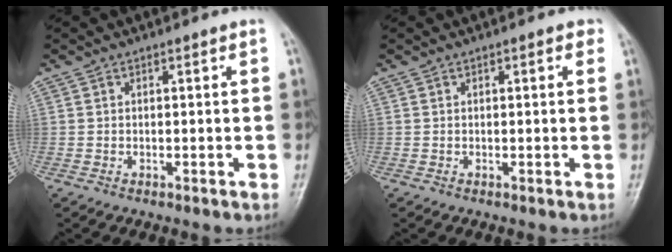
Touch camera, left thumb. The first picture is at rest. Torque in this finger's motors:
{"motor_torque": [-0.09, -0.03, 0.12, 0.07, 0.04]}